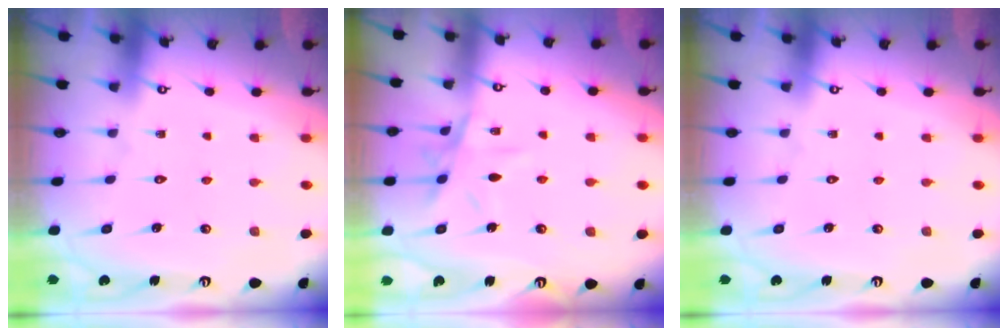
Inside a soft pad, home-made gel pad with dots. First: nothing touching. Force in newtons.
{"total": 9.5, "press": 9.4, "slide": 0.8}
{"total": 0.0}